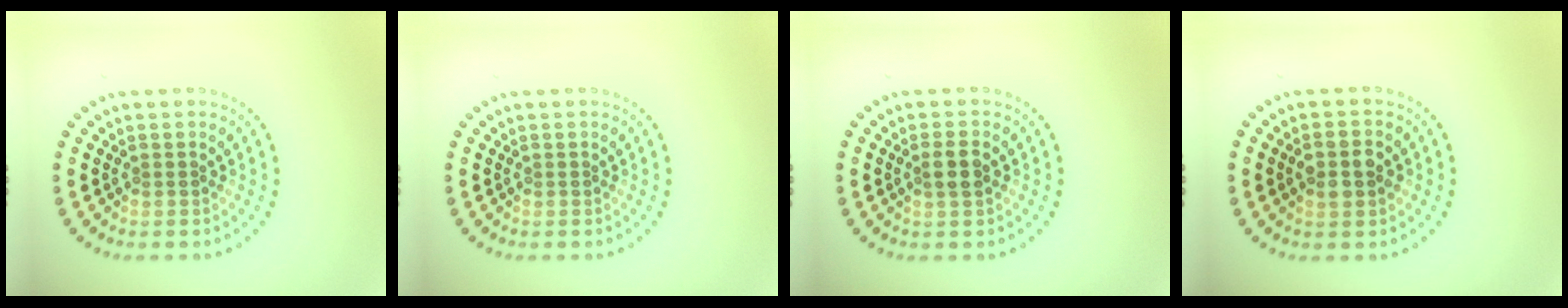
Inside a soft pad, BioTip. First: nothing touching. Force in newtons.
{"total": 0.0}
{"total": 1.9, "press": 1.8, "slide": 0.5}
{"total": 2.4, "press": 2.4, "slide": 0.3}